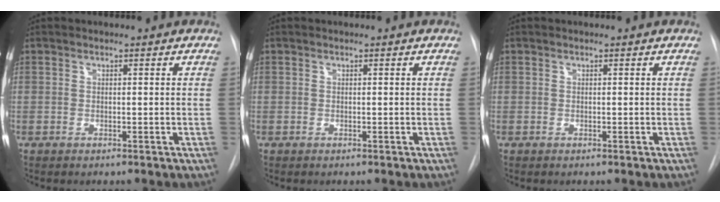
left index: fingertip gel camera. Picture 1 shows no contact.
{"total": 0.0}
{"total": 0.0}